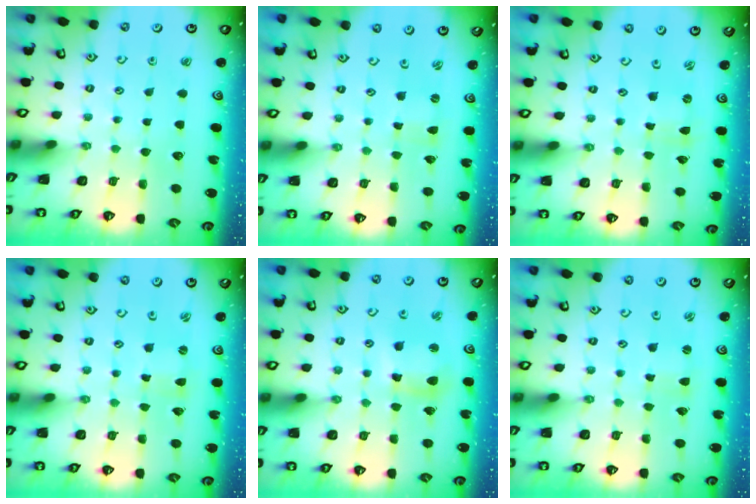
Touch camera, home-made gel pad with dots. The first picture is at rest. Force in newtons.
{"total": 0.0}
{"total": 0.0}
{"total": 0.0}
{"total": 8.5, "press": 8.3, "slide": 1.4}
{"total": 2.1, "press": 2.0, "slide": 0.4}